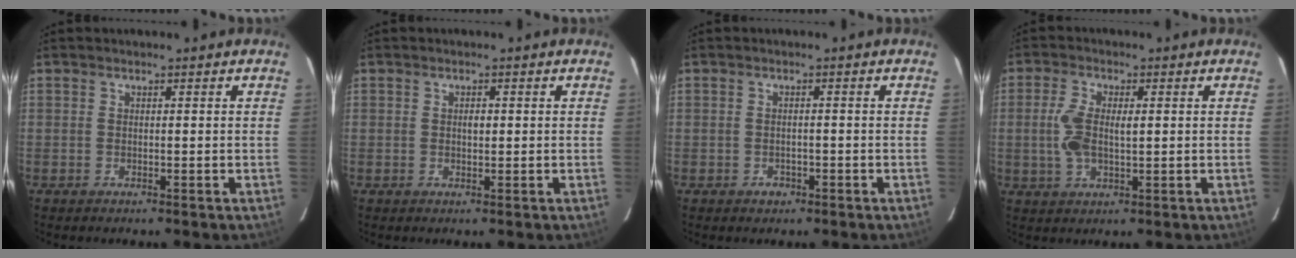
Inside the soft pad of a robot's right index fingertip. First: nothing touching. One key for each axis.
{"total": 1.1, "fx": 0.1, "fy": 0.6, "fz": 0.9, "tx": -0.016, "ty": 0.002, "tz": 0.002}
{"total": 1.4, "fx": -0.9, "fy": 1.0, "fz": 0.4, "tx": -0.005, "ty": 0.004, "tz": -0.010}
{"total": 5.9, "fx": 0.3, "fy": 2.3, "fz": 5.4, "tx": -0.120, "ty": 0.008, "tz": 0.009}